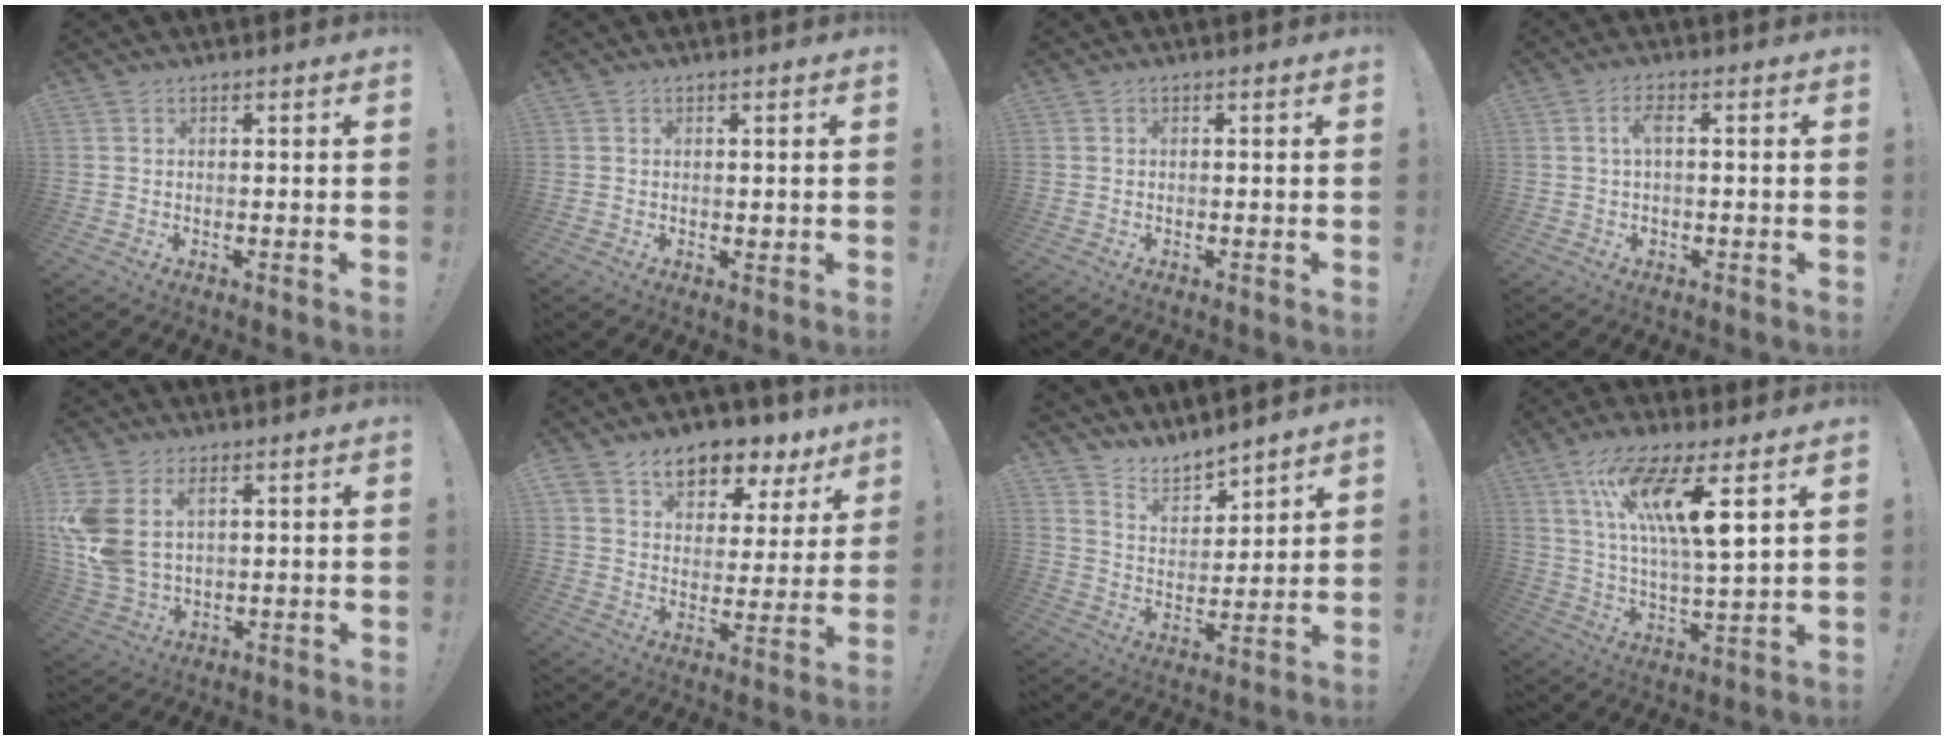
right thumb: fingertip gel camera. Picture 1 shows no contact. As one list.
[{"total": 0.8, "force": [0.3, 0.6, 0.4], "torque": [-0.007, 0.002, 0.006]}, {"total": 0.0}, {"total": 3.7, "force": [0.2, 1.4, 3.4], "torque": [-0.065, 0.011, 0.002]}, {"total": 11.0, "force": [4.0, 7.3, 7.2], "torque": [-0.156, -0.013, 0.079]}, {"total": 10.0, "force": [6.8, 6.0, 4.2], "torque": [-0.060, -0.048, 0.122]}, {"total": 8.4, "force": [7.8, 2.7, 1.2], "torque": [-0.030, -0.071, 0.149]}, {"total": 15.5, "force": [7.6, 2.6, 13.3], "torque": [-0.234, -0.030, 0.113]}]